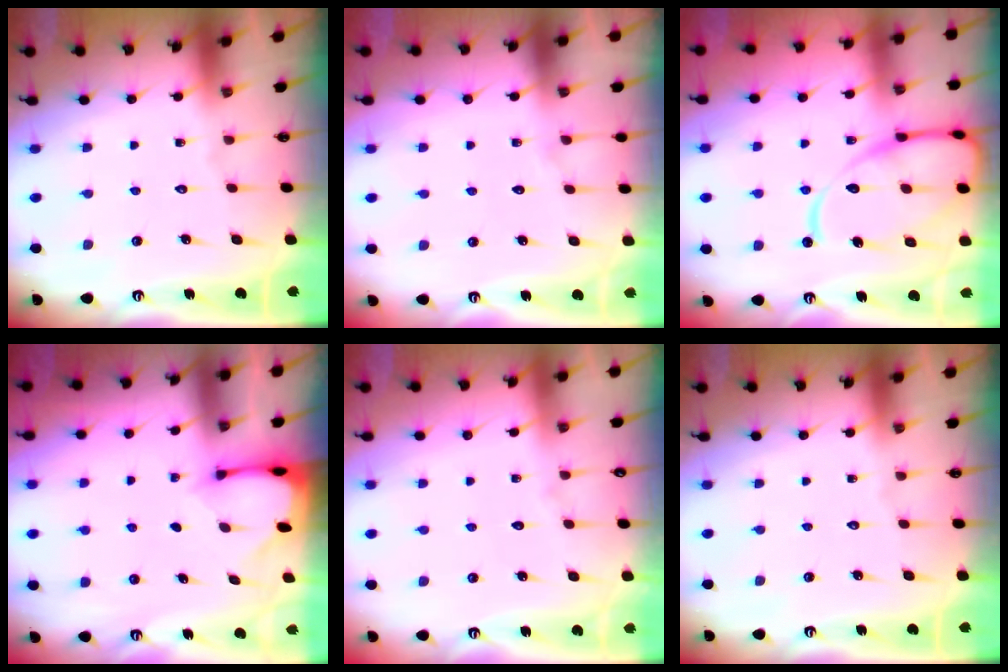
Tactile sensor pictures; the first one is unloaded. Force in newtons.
{"total": 3.5, "press": 3.5, "slide": 0.4}
{"total": 14.3, "press": 14.3, "slide": 1.5}
{"total": 2.7, "press": 2.7, "slide": 0.3}
{"total": 3.4, "press": 3.4, "slide": 0.2}
{"total": 0.0}